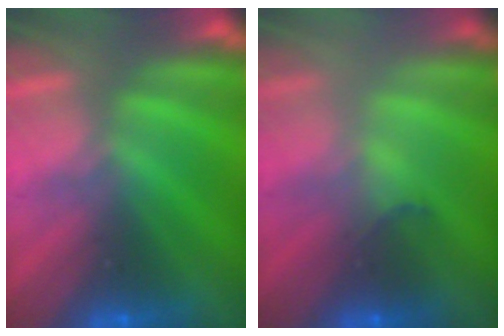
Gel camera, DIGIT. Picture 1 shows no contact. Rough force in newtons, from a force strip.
{"total": 2.1}